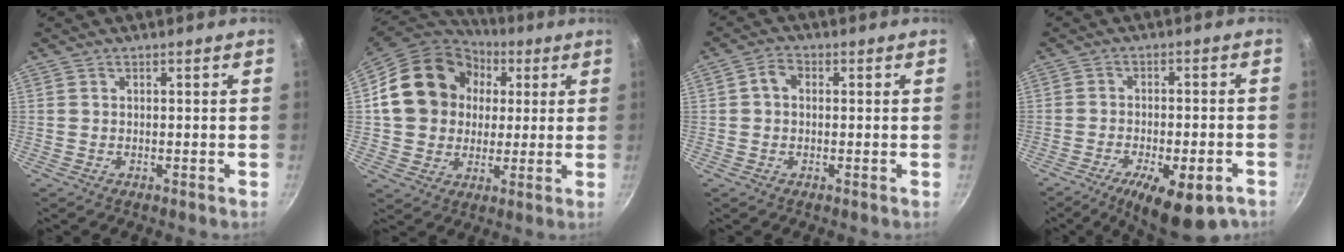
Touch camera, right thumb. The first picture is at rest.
{"total": 19.3, "force": [3.7, 16.2, 9.8], "torque": [-0.150, 0.025, 0.057]}
{"total": 3.0, "force": [0.2, 2.2, 2.0], "torque": [-0.034, 0.007, -0.003]}
{"total": 13.4, "force": [-7.3, 4.9, 10.1], "torque": [-0.144, 0.020, -0.102]}